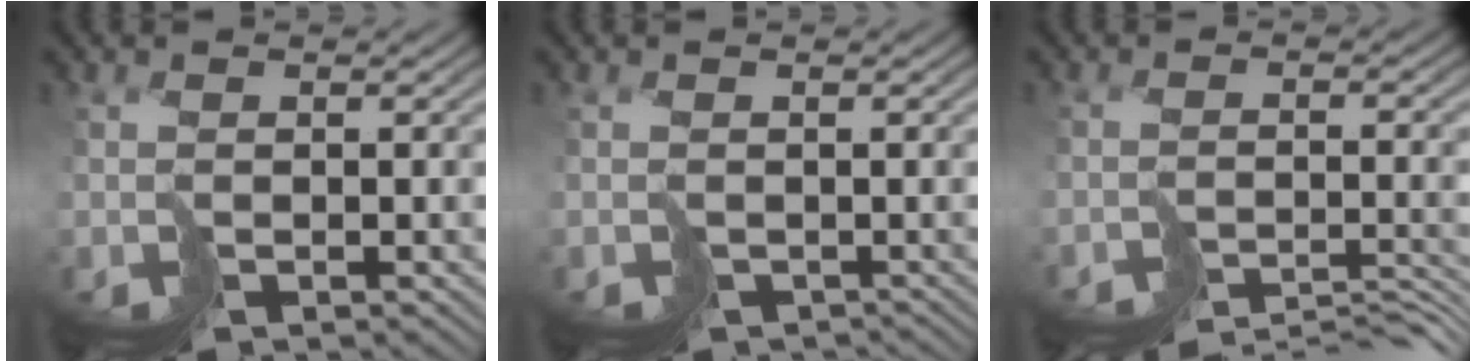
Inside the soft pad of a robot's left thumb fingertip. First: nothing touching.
{"total": 1.6, "force": [-1.4, 0.8, 0.2], "torque": [0.000, -0.010, -0.024]}
{"total": 7.8, "force": [-7.4, 0.6, 2.4], "torque": [-0.035, -0.002, -0.104]}